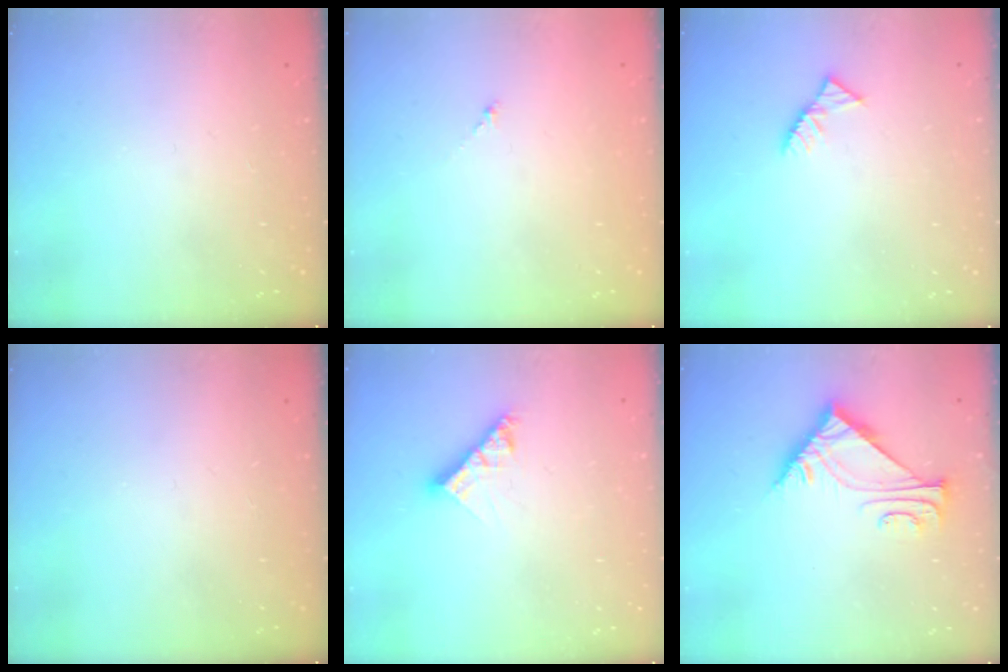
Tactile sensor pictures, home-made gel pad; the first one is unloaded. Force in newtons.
{"total": 0.0}
{"total": 4.4, "press": 4.3, "slide": 0.7}
{"total": 0.0}
{"total": 8.8, "press": 8.7, "slide": 0.8}
{"total": 6.0, "press": 6.0, "slide": 0.2}